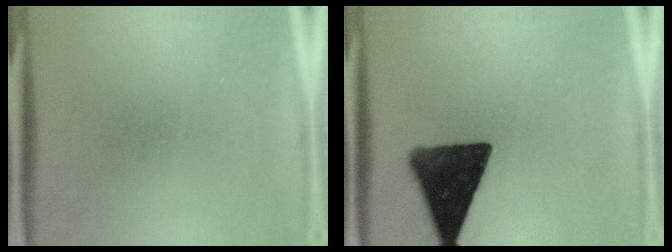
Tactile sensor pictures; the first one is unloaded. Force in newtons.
{"total": 14.6}